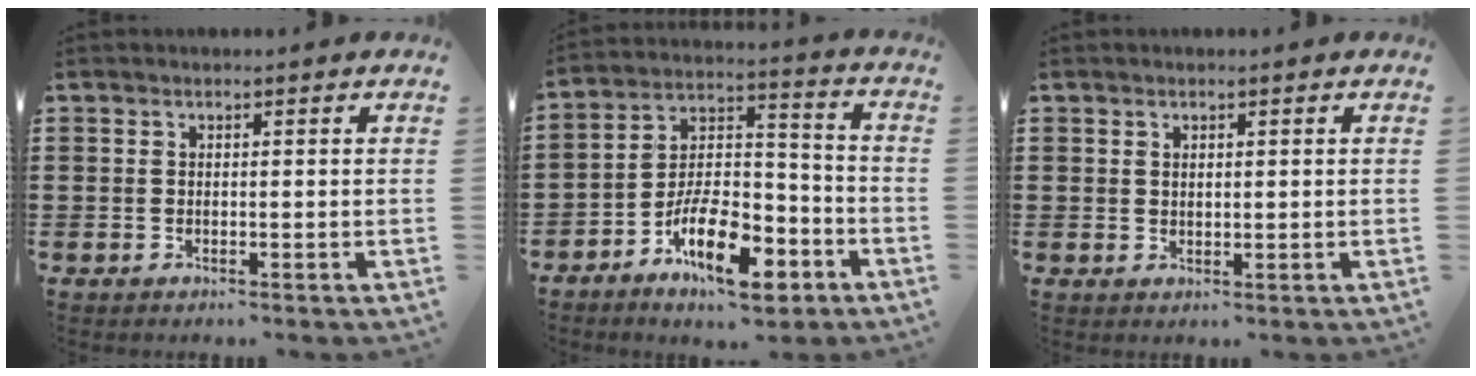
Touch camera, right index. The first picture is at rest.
{"total": 13.3, "force": [-7.7, 5.7, 9.3], "torque": [-0.164, 0.035, -0.136]}
{"total": 0.7, "force": [0.4, 0.5, 0.4], "torque": [-0.008, 0.003, 0.008]}